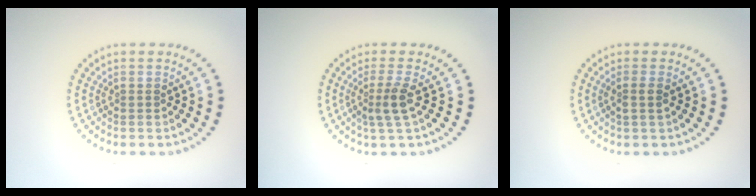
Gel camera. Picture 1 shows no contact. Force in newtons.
{"total": 2.5, "press": 1.9, "slide": 1.5}
{"total": 1.3, "press": 1.1, "slide": 0.6}